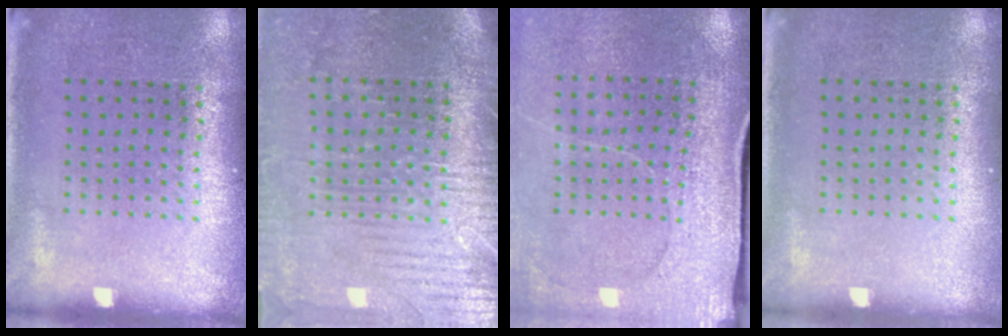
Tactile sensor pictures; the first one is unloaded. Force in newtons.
{"total": 3.7, "press": 3.4, "slide": 1.4}
{"total": 3.0, "press": 2.8, "slide": 1.1}
{"total": 0.0}